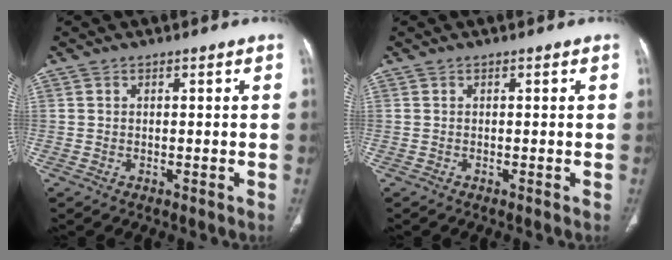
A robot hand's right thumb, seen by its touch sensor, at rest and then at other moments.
{"total": 0.0}